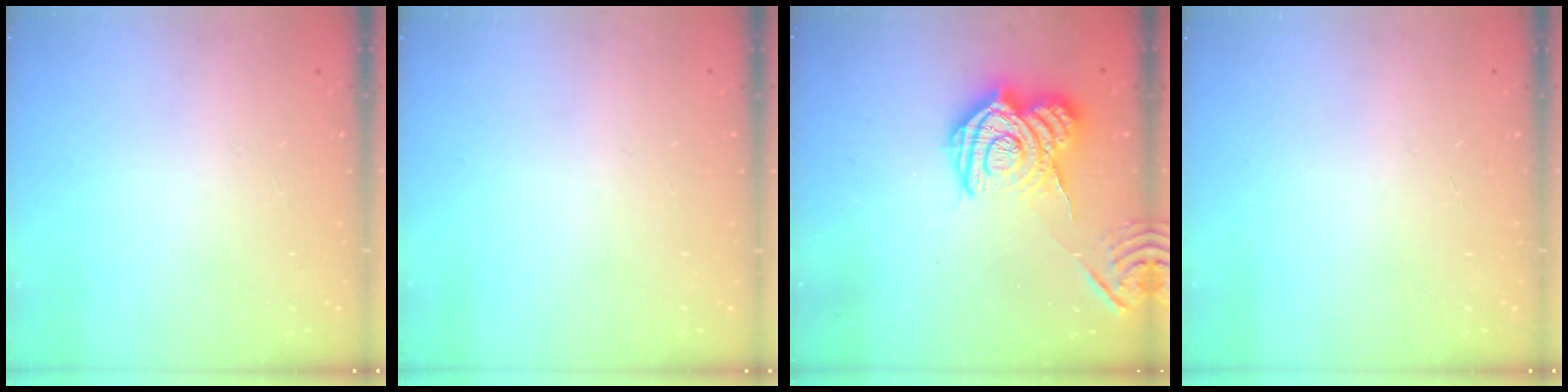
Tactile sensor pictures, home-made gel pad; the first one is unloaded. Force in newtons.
{"total": 0.0}
{"total": 14.4, "press": 14.4, "slide": 1.0}
{"total": 0.0}